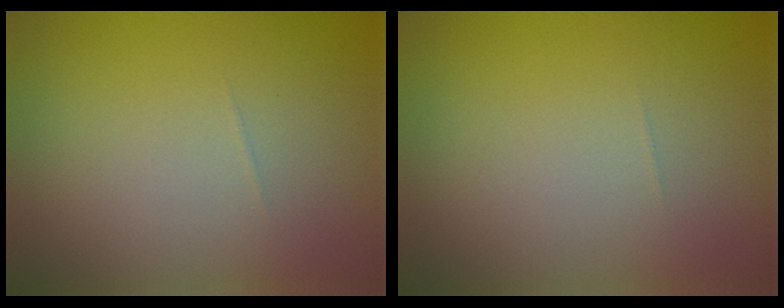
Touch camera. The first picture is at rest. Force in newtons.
{"total": 0.0}